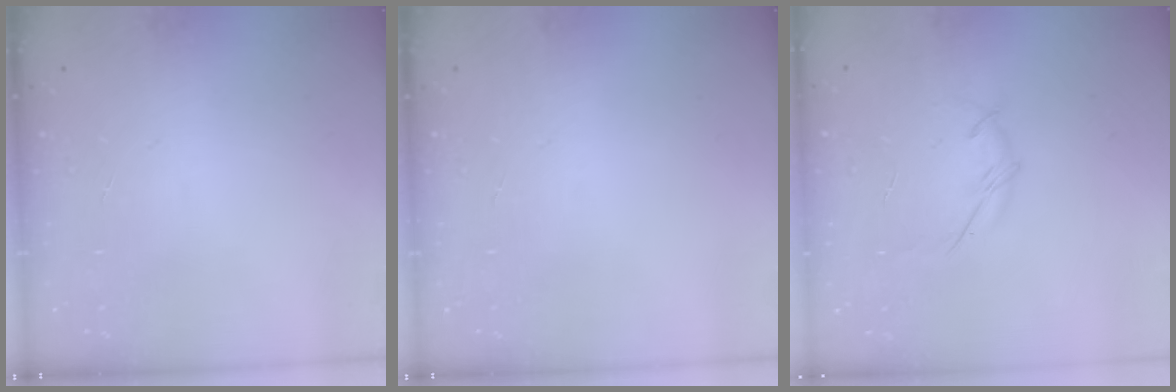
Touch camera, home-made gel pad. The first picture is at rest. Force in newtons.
{"total": 0.0}
{"total": 3.8, "press": 3.7, "slide": 0.7}